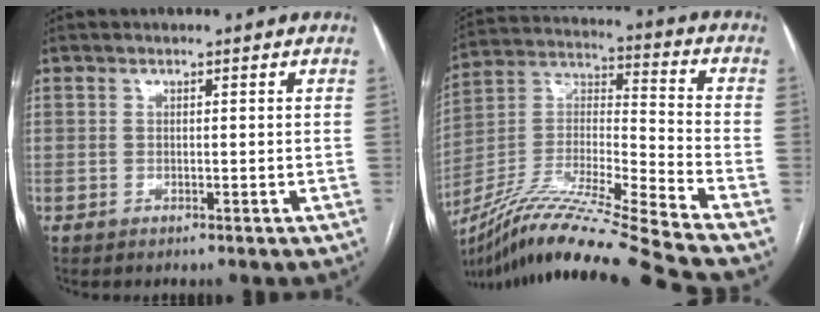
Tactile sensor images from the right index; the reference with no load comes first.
{"total": 23.5, "force": [-20.2, -2.6, 11.6], "torque": [-0.238, -0.024, -0.364]}